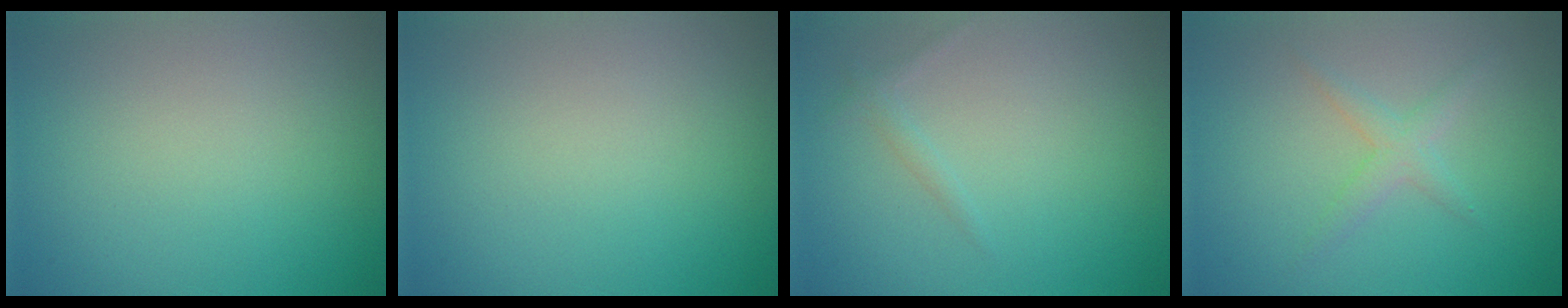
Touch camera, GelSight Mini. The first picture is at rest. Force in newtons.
{"total": 0.0}
{"total": 0.9, "press": 0.9, "slide": 0.0}
{"total": 1.7, "press": 1.7, "slide": 0.1}